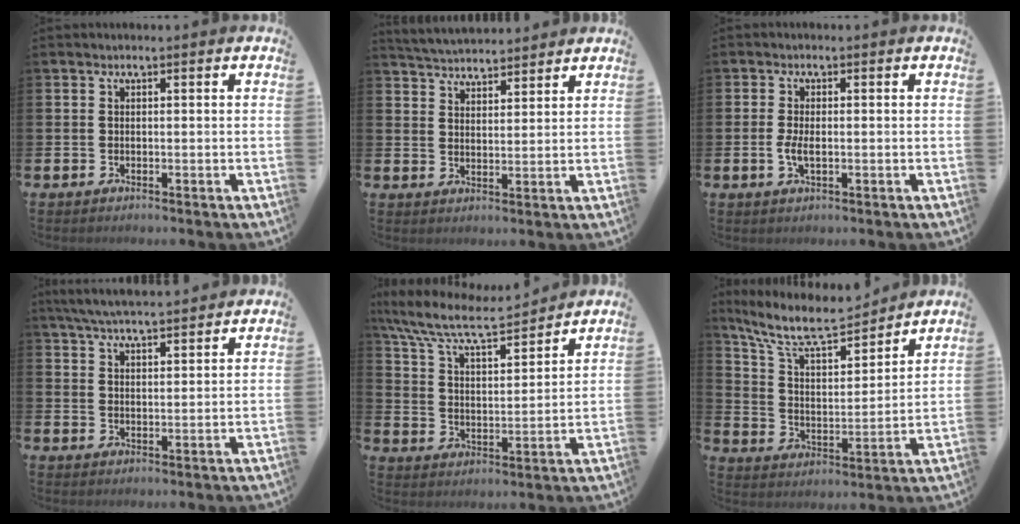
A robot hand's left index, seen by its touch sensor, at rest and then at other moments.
{"total": 4.4, "force": [4.3, 0.6, 0.0], "torque": [-0.020, -0.022, 0.078]}
{"total": 2.5, "force": [-0.2, 1.1, 2.3], "torque": [-0.039, 0.002, -0.007]}
{"total": 5.8, "force": [5.6, 0.4, 1.5], "torque": [-0.050, -0.019, 0.102]}
{"total": 8.8, "force": [7.9, 1.7, 3.5], "torque": [-0.108, -0.051, 0.135]}
{"total": 9.5, "force": [8.5, 2.3, 3.7], "torque": [-0.105, -0.052, 0.148]}